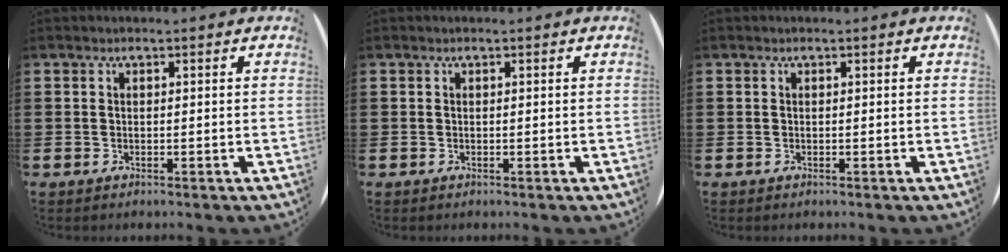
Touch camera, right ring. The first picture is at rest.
{"total": 0.0}
{"total": 0.0}